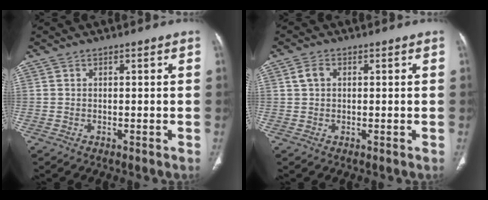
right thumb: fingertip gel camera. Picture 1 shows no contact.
{"total": 2.4, "force": [0.6, 1.7, 1.5], "torque": [-0.031, 0.008, 0.012]}